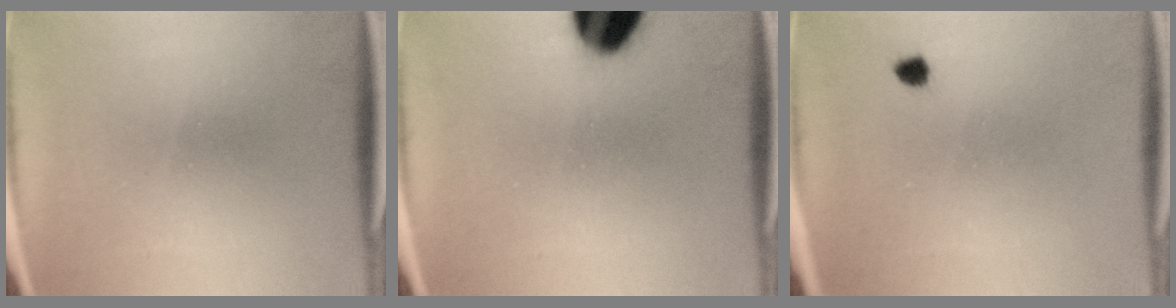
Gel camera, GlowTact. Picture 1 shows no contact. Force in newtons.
{"total": 14.9}
{"total": 1.2}